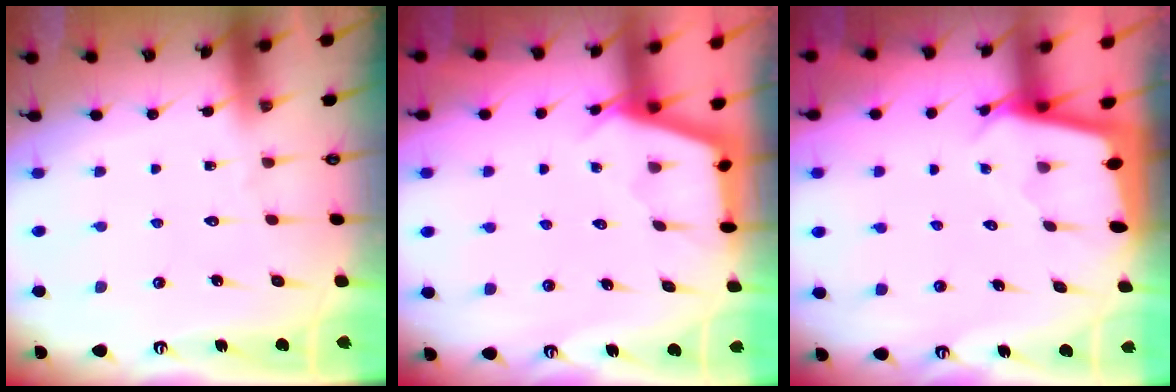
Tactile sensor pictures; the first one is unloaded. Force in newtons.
{"total": 2.8, "press": 2.8, "slide": 0.3}
{"total": 2.3, "press": 2.3, "slide": 0.1}